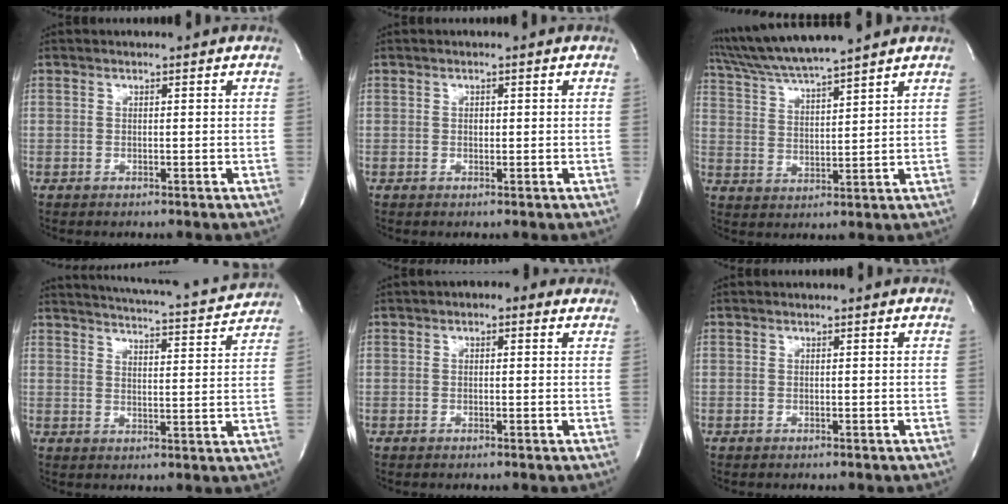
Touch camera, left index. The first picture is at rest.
{"total": 0.6, "force": [-0.1, 0.4, 0.4], "torque": [-0.009, 0.000, -0.002]}
{"total": 10.4, "force": [9.2, -0.9, 4.7], "torque": [-0.093, 0.017, 0.172]}
{"total": 16.0, "force": [15.3, 0.8, 4.5], "torque": [-0.078, -0.028, 0.195]}
{"total": 2.4, "force": [0.6, 1.5, 1.7], "torque": [-0.027, 0.013, 0.003]}
{"total": 0.0}